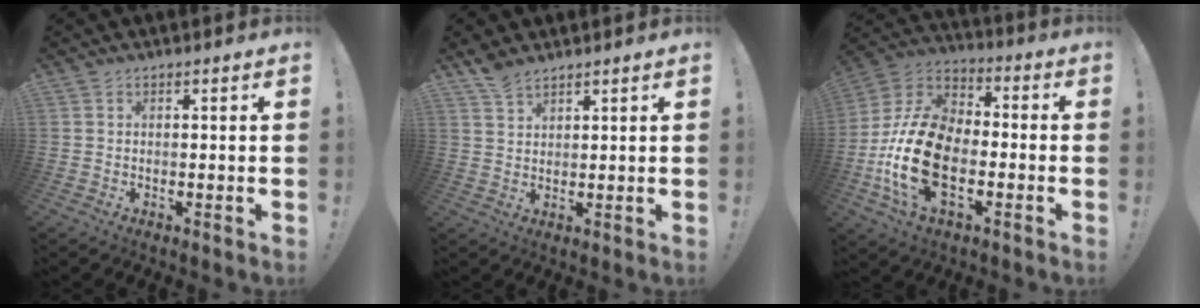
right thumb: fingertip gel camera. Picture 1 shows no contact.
{"total": 5.0, "force": [4.1, 2.0, 2.1], "torque": [-0.036, -0.021, 0.078]}
{"total": 22.6, "force": [-6.6, 13.6, 16.8], "torque": [-0.337, 0.040, -0.102]}